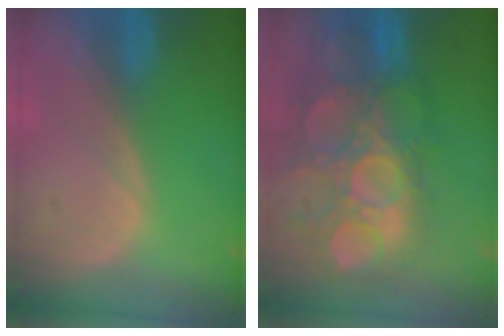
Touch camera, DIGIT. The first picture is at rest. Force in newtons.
{"total": 13.3, "press": 12.2, "slide": 5.4}